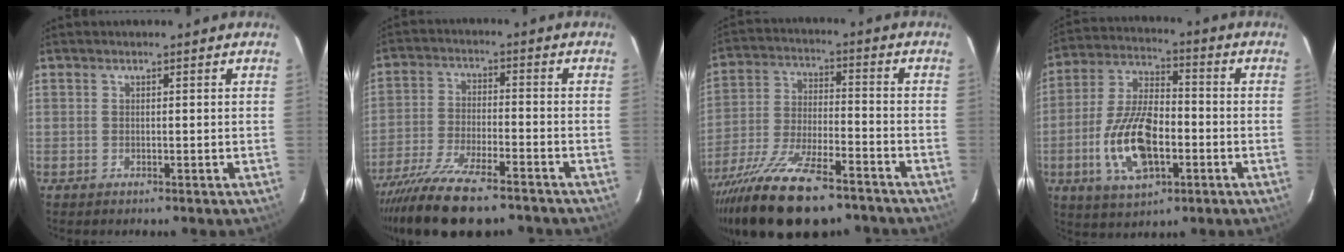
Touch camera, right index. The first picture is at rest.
{"total": 17.9, "force": [-14.2, 4.4, 9.8], "torque": [-0.205, -0.047, -0.242]}
{"total": 22.9, "force": [-17.1, 7.1, 13.4], "torque": [-0.267, -0.052, -0.282]}
{"total": 15.7, "force": [-4.7, 7.3, 13.0], "torque": [-0.271, 0.002, -0.081]}